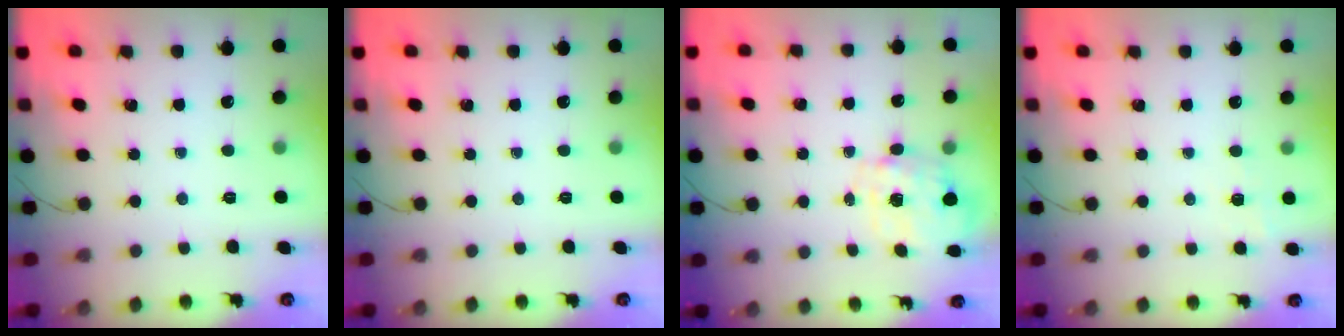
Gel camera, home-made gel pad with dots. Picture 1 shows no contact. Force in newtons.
{"total": 0.0}
{"total": 2.9, "press": 2.7, "slide": 0.8}
{"total": 3.6, "press": 3.3, "slide": 1.4}